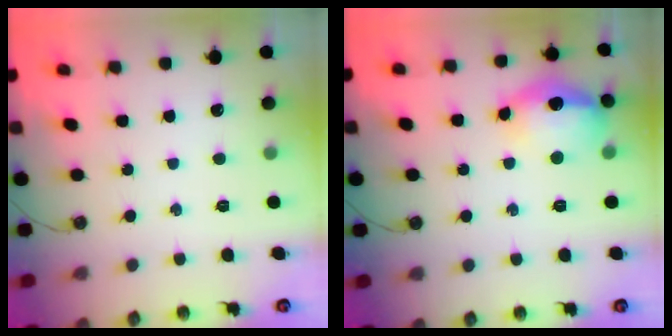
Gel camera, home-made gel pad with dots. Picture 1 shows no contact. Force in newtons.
{"total": 14.8, "press": 14.8, "slide": 1.4}